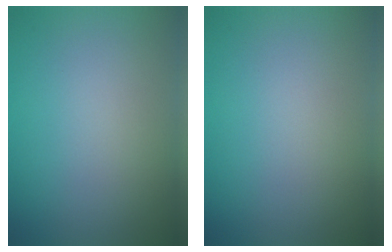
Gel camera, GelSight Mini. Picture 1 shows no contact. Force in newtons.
{"total": 0.0}